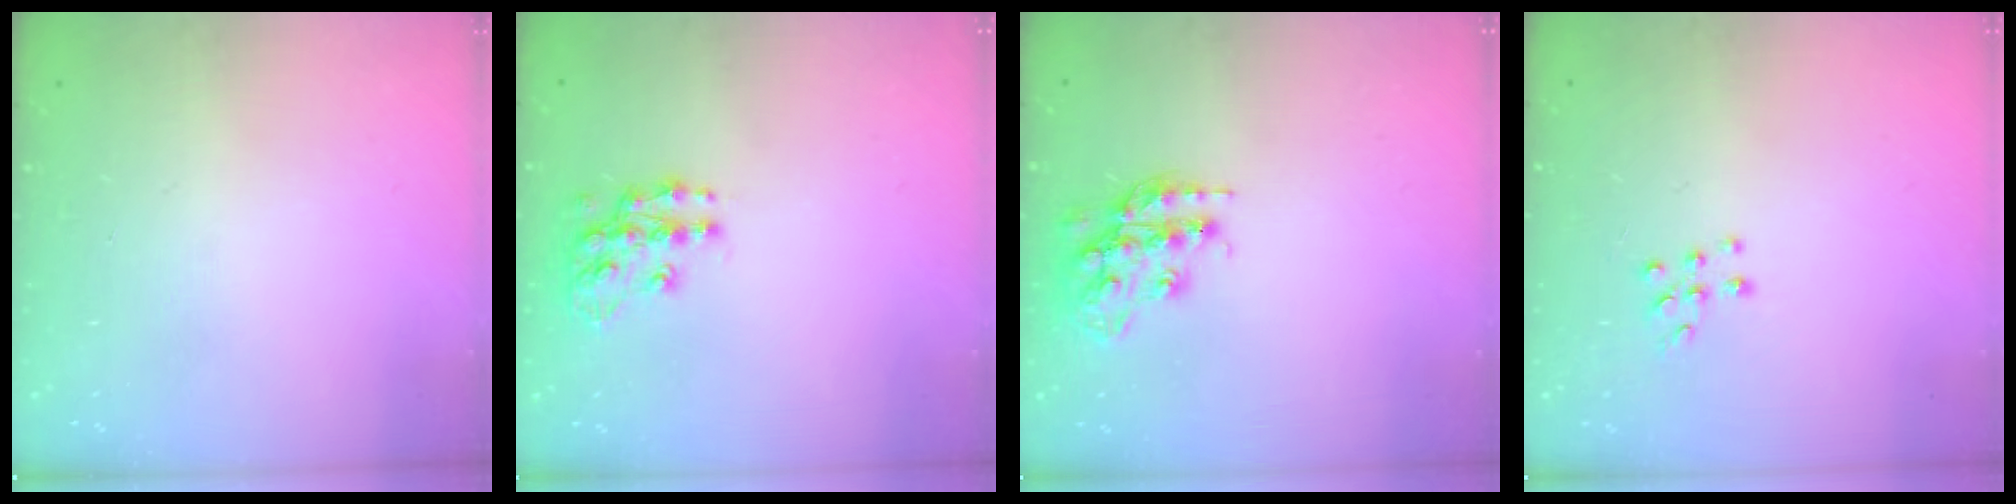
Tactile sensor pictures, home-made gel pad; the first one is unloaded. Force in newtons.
{"total": 11.8, "press": 11.7, "slide": 0.6}
{"total": 16.5, "press": 16.5, "slide": 1.0}
{"total": 5.6, "press": 5.6, "slide": 0.8}